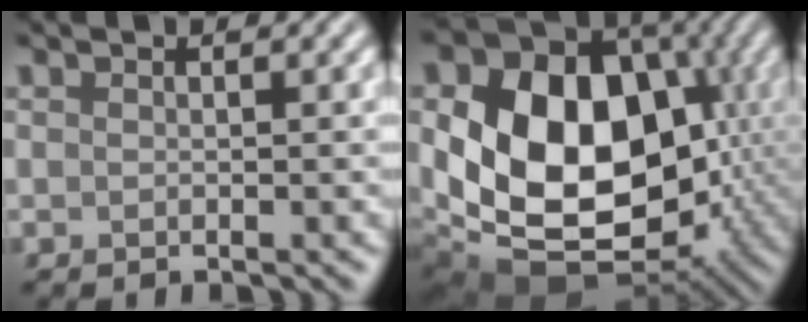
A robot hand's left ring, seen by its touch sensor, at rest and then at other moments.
{"total": 18.2, "force": [-0.6, 13.4, 12.3], "torque": [-0.189, -0.012, -0.005]}